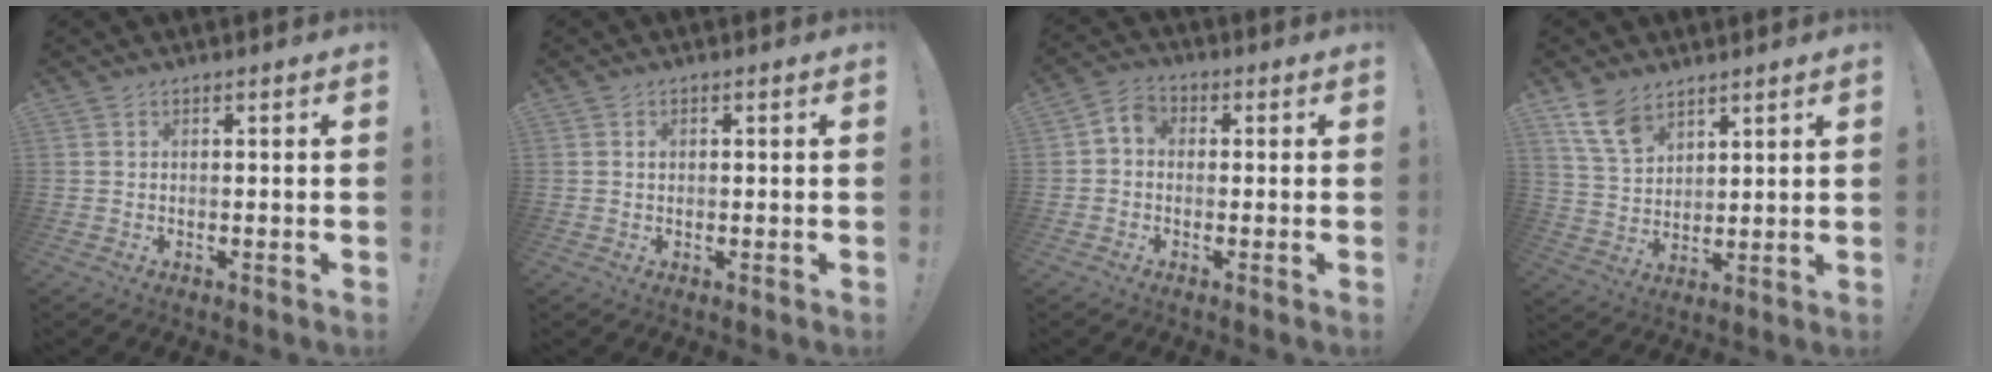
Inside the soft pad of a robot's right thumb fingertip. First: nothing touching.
{"total": 0.7, "force": [0.1, 0.6, 0.3], "torque": [0.001, -0.001, 0.001]}
{"total": 4.1, "force": [-0.8, 3.2, 2.5], "torque": [-0.053, 0.012, -0.013]}
{"total": 10.2, "force": [6.8, 5.8, 4.8], "torque": [-0.094, -0.030, 0.135]}